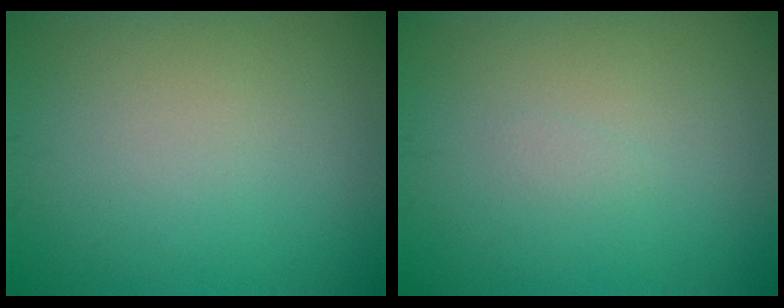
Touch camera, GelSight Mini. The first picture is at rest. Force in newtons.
{"total": 0.5, "press": 0.5, "slide": 0.1}